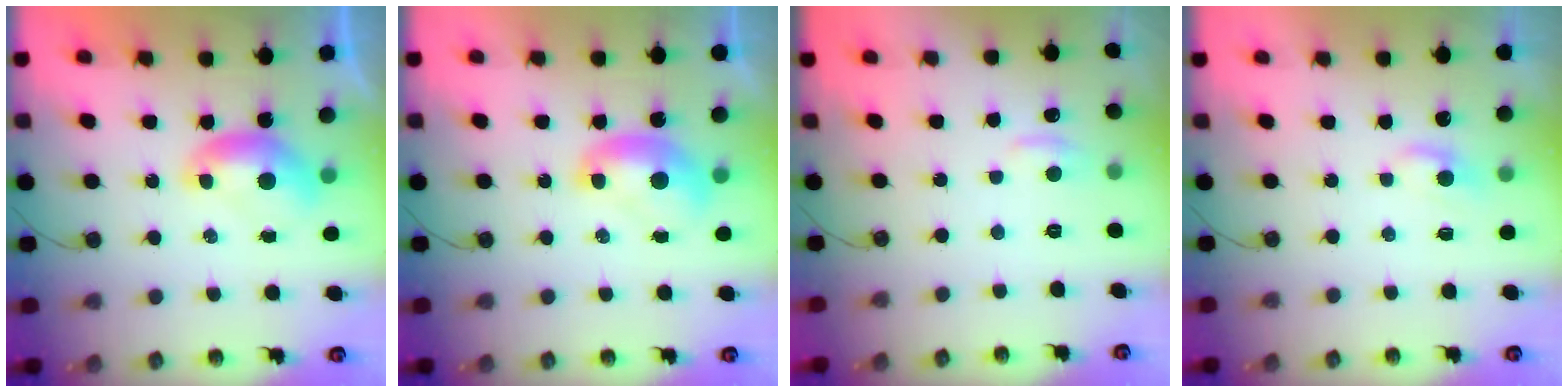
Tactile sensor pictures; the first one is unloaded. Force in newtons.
{"total": 1.7, "press": 1.6, "slide": 0.1}
{"total": 0.8, "press": 0.1, "slide": 0.8}
{"total": 0.7, "press": 0.5, "slide": 0.5}